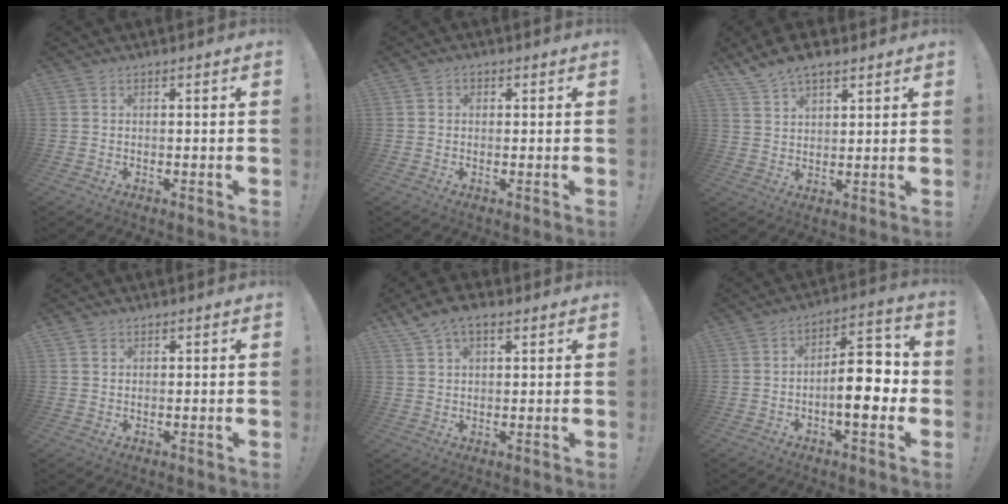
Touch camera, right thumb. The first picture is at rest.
{"total": 1.5, "force": [-0.2, 1.4, 0.6], "torque": [-0.006, 0.004, -0.005]}
{"total": 7.1, "force": [5.4, 3.0, 3.4], "torque": [-0.053, -0.028, 0.100]}
{"total": 1.2, "force": [0.6, 1.0, 0.2], "torque": [0.004, -0.001, 0.011]}
{"total": 6.5, "force": [3.9, 3.3, 4.2], "torque": [-0.069, -0.008, 0.072]}
{"total": 13.7, "force": [-2.4, 6.0, 12.1], "torque": [-0.164, 0.014, -0.047]}